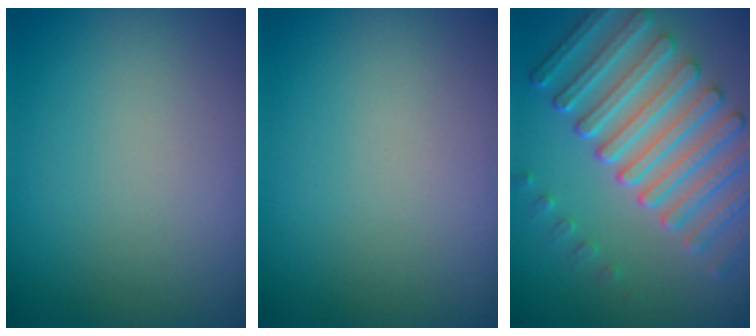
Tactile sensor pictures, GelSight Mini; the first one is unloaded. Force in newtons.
{"total": 0.0}
{"total": 8.3, "press": 6.3, "slide": 5.4}